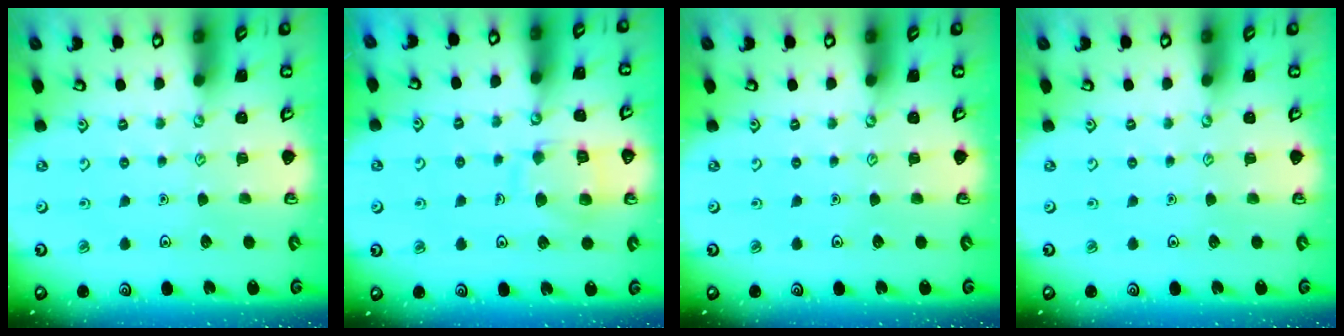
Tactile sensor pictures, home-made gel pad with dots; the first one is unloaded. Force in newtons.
{"total": 10.3, "press": 10.3, "slide": 0.9}
{"total": 0.0}
{"total": 0.0}